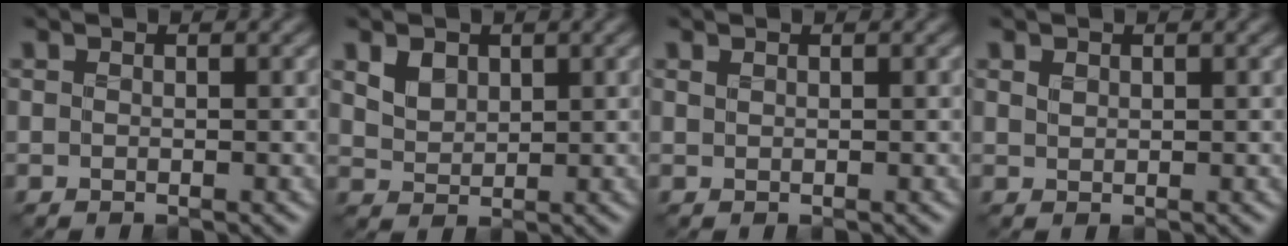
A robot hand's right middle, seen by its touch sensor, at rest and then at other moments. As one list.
[{"total": 2.0, "force": [0.9, 1.5, 1.0], "torque": [-0.028, -0.006, 0.020]}, {"total": 0.0}, {"total": 0.5, "force": [0.3, 0.4, 0.3], "torque": [-0.012, -0.001, 0.009]}]